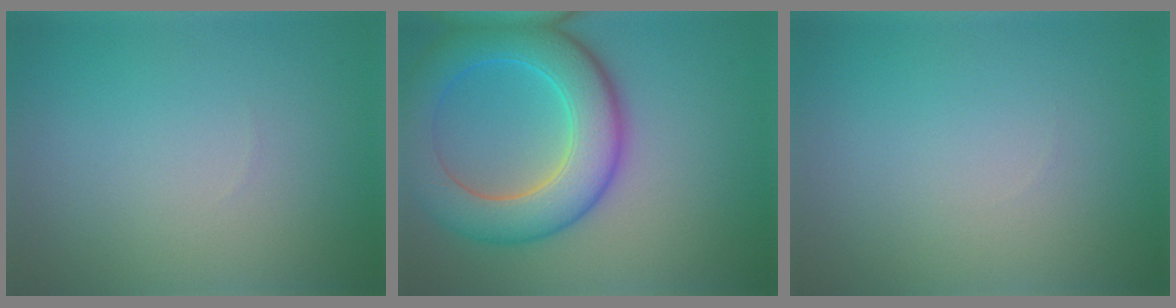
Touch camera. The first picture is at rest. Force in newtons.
{"total": 8.6, "press": 8.6, "slide": 0.2}
{"total": 0.0}